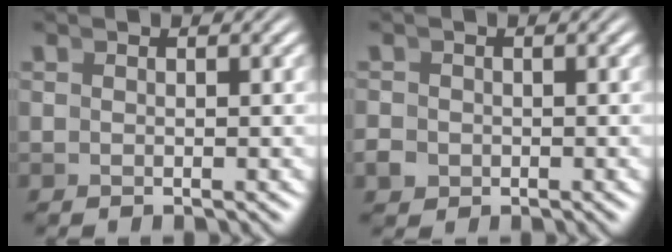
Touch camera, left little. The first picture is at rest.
{"total": 1.5, "force": [-0.7, 1.3, 0.3], "torque": [-0.008, -0.010, -0.010]}